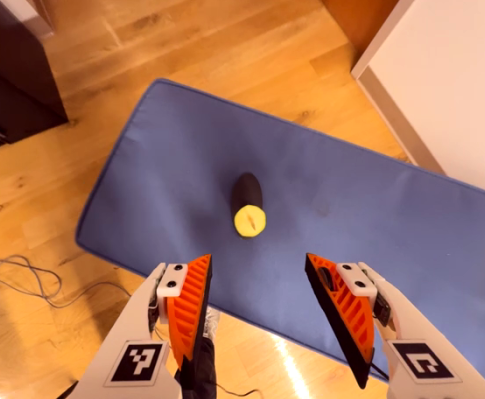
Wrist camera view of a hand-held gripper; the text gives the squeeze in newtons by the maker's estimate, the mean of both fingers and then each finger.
{"total": 0.0}